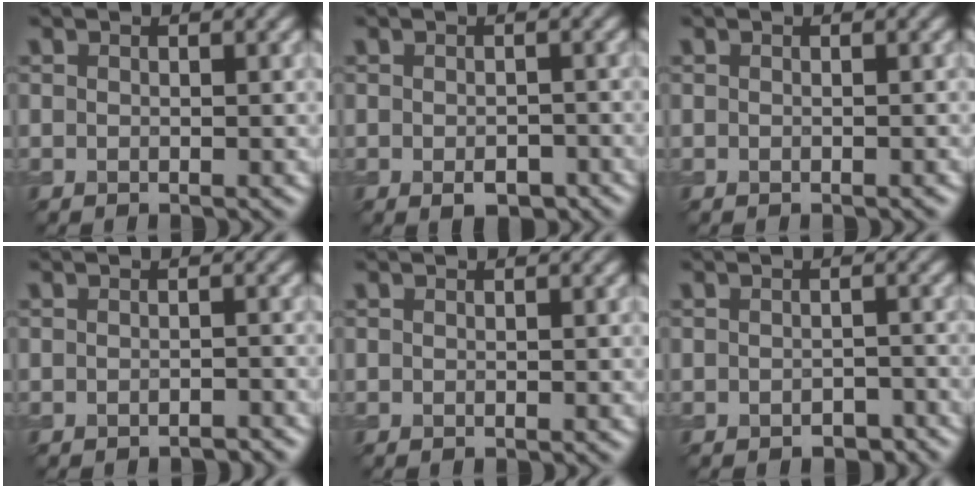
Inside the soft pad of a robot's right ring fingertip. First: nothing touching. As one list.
[{"total": 2.4, "force": [-1.1, 1.2, 1.7], "torque": [-0.026, -0.006, -0.015]}, {"total": 0.0}, {"total": 1.1, "force": [-1.0, 0.2, 0.3], "torque": [-0.003, 0.002, -0.014]}, {"total": 0.0}, {"total": 1.8, "force": [-1.1, 1.1, 0.9], "torque": [-0.013, -0.002, -0.013]}]